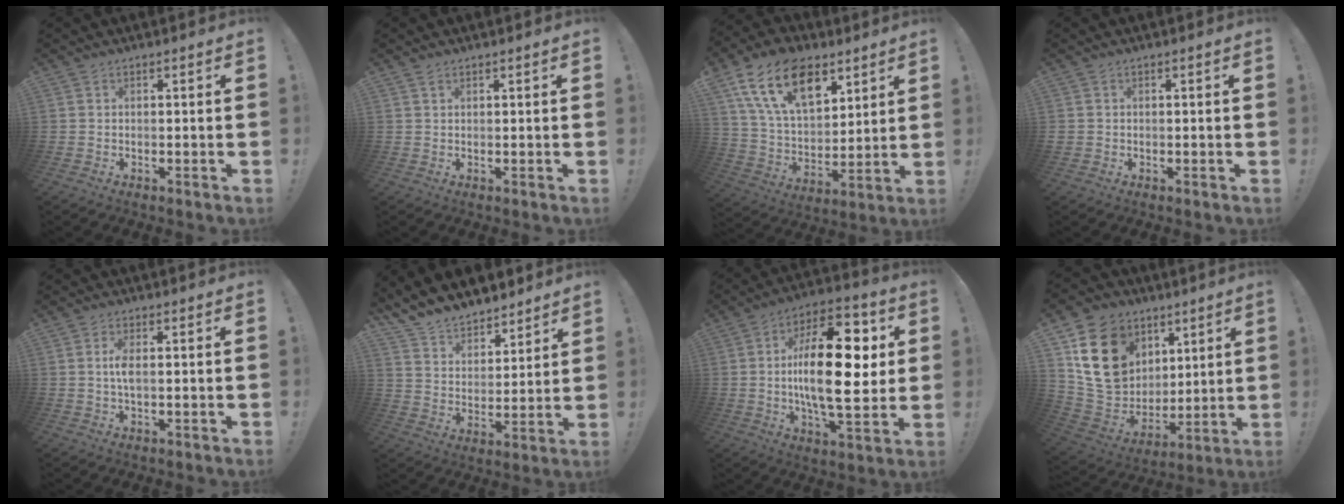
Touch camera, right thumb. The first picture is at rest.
{"total": 1.2, "force": [0.9, 0.5, 0.6], "torque": [-0.007, -0.003, 0.015]}
{"total": 20.1, "force": [10.2, 12.1, 12.4], "torque": [-0.235, -0.047, 0.186]}
{"total": 0.9, "force": [-0.1, 0.9, 0.2], "torque": [-0.005, 0.003, -0.003]}
{"total": 3.6, "force": [0.1, 1.0, 3.4], "torque": [-0.065, -0.003, -0.004]}
{"total": 9.5, "force": [8.7, 3.6, 1.1], "torque": [-0.035, -0.083, 0.166]}
{"total": 24.5, "force": [1.5, 10.5, 22.0], "torque": [-0.365, -0.005, 0.018]}
{"total": 21.4, "force": [8.2, 16.7, 10.5], "torque": [-0.181, -0.032, 0.179]}